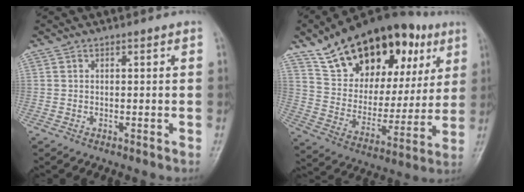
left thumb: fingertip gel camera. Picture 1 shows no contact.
{"total": 28.4, "force": [15.2, 15.5, 18.3], "torque": [-0.248, -0.011, 0.251]}